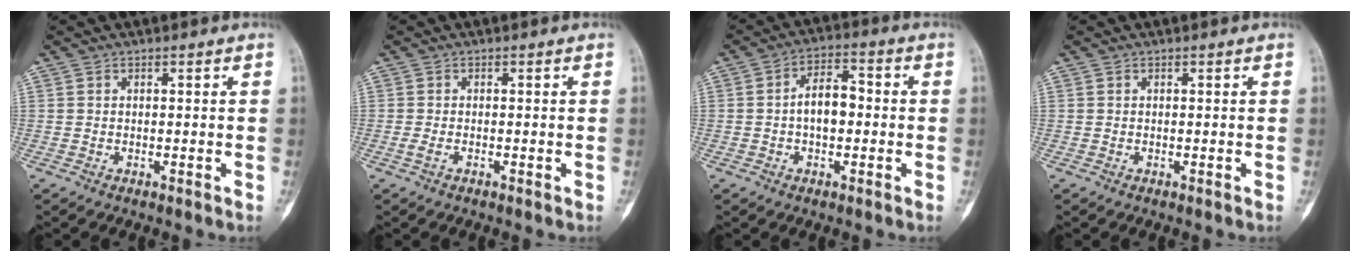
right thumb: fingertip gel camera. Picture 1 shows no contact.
{"total": 1.0, "force": [-0.3, 0.5, 0.7], "torque": [-0.019, 0.000, -0.009]}
{"total": 7.2, "force": [-0.3, 4.2, 5.8], "torque": [-0.084, 0.024, -0.013]}
{"total": 0.0}